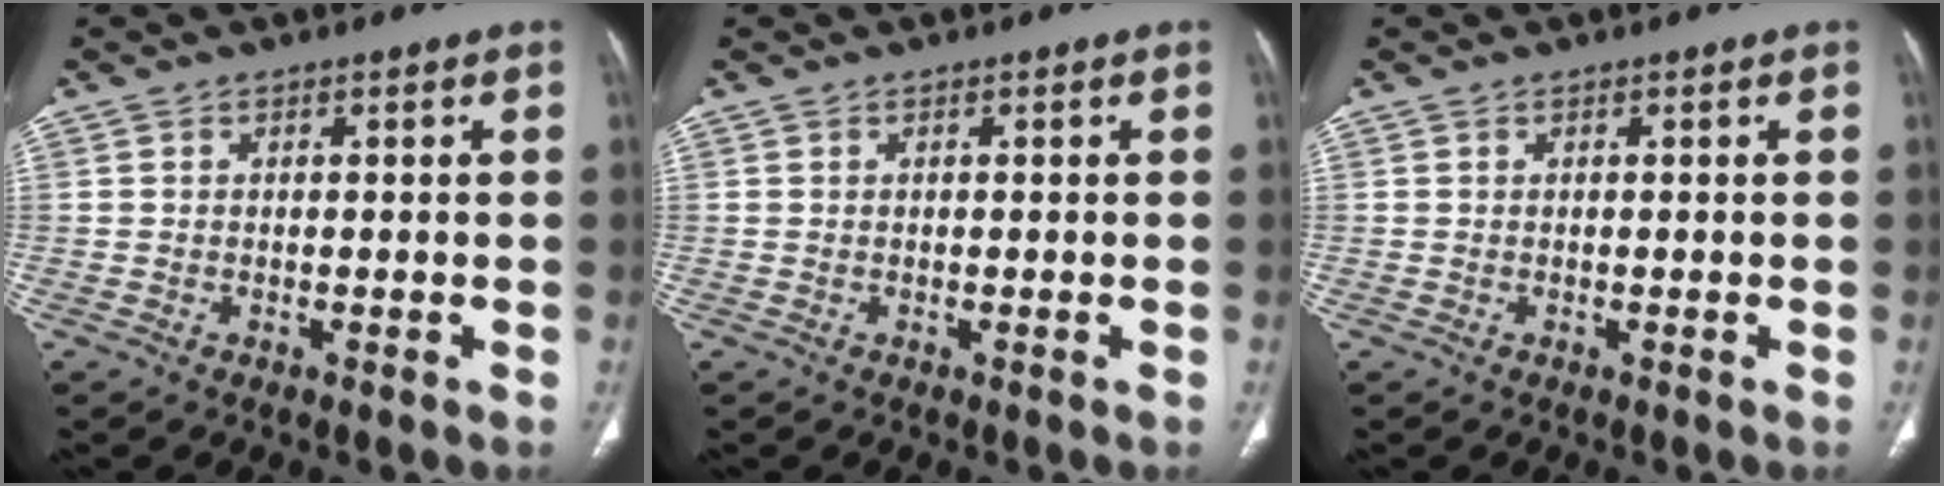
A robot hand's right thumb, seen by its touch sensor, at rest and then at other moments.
{"total": 0.0}
{"total": 0.0}